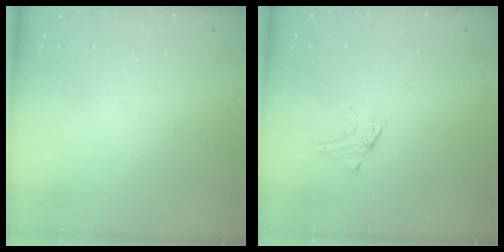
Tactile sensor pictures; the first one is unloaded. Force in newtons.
{"total": 1.2, "press": 1.2, "slide": 0.0}